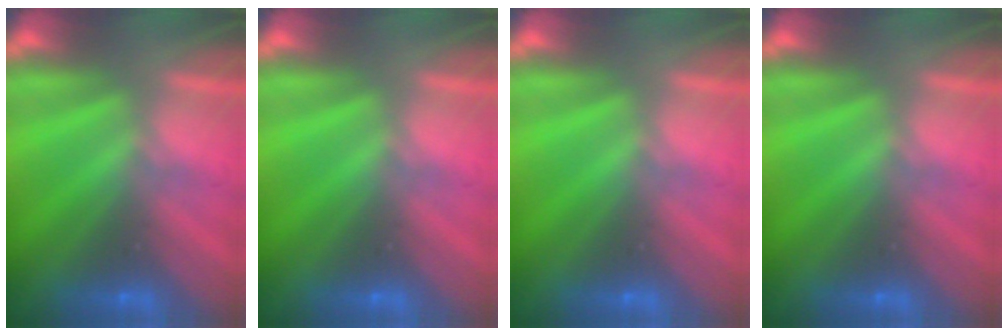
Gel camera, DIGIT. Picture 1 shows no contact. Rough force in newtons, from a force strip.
{"total": 0.0}
{"total": 0.0}
{"total": 0.0}